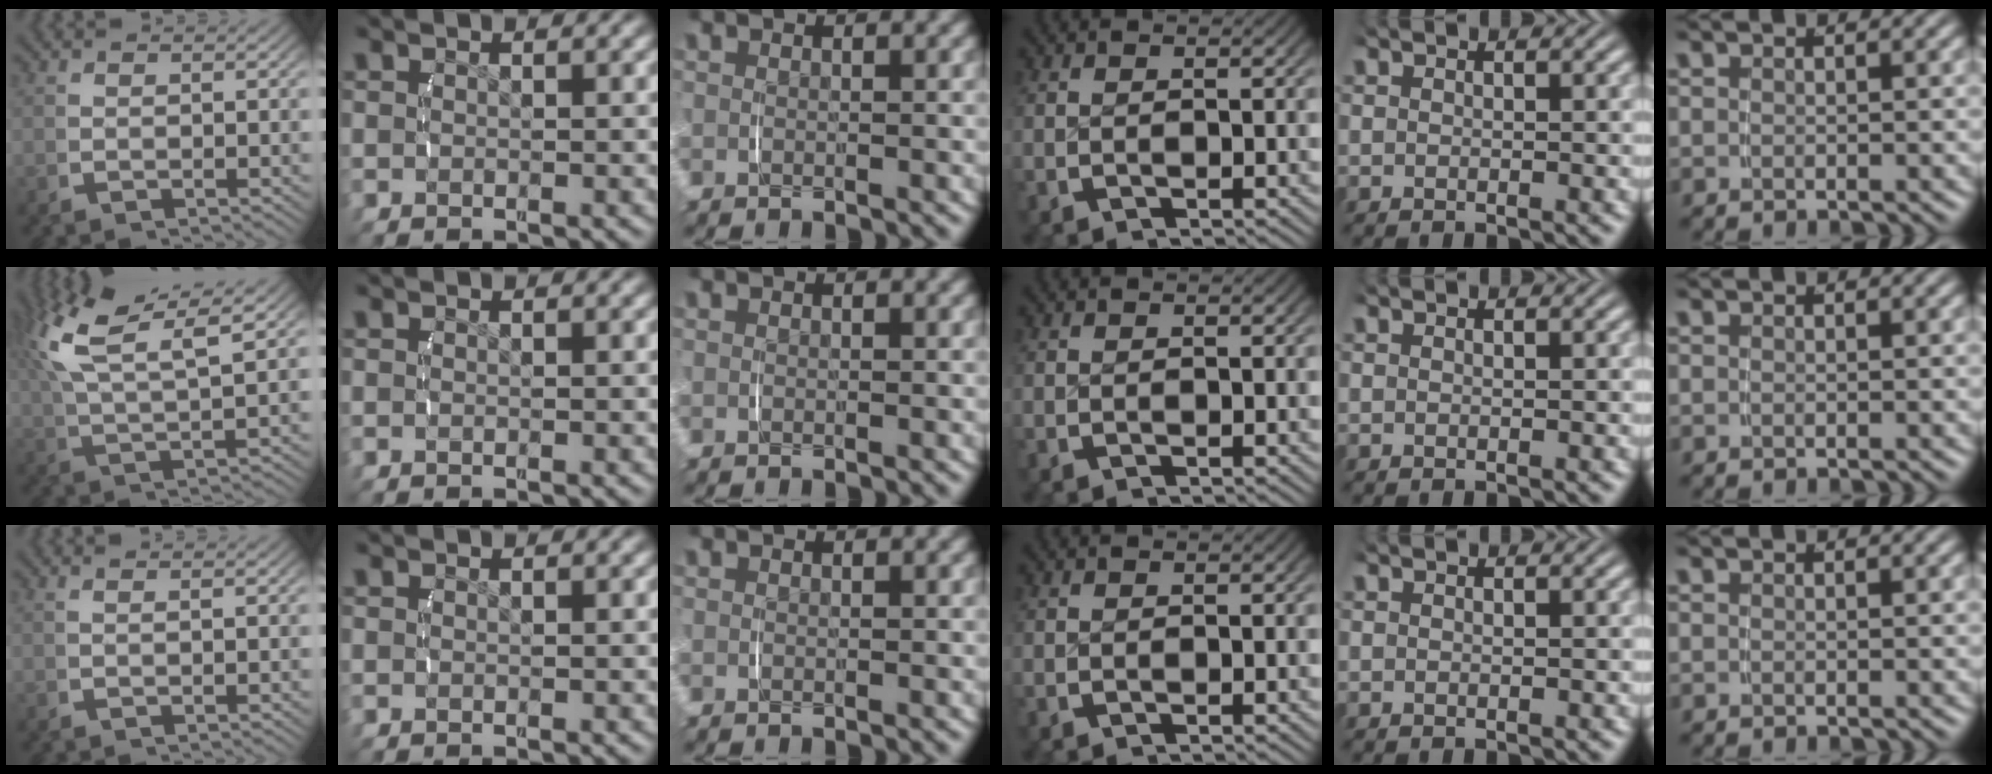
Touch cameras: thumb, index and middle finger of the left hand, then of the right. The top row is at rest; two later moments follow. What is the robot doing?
{"motion": "lift_and_place", "object": "phone"}